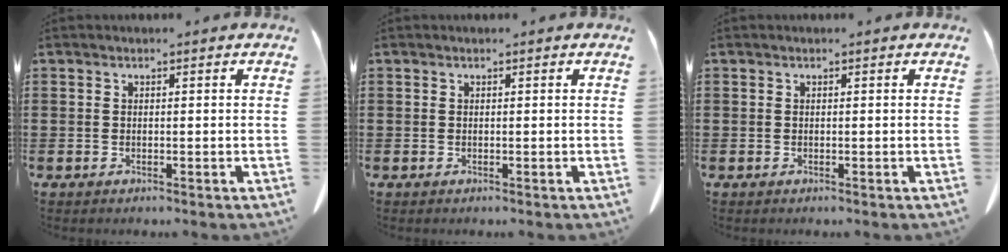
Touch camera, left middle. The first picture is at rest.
{"total": 0.0}
{"total": 0.0}